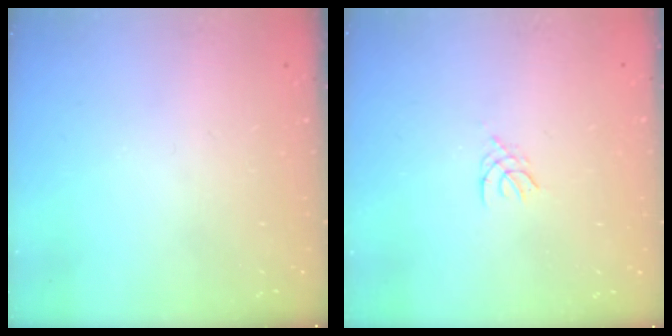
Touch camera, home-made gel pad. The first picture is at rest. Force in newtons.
{"total": 2.1, "press": 2.0, "slide": 0.5}